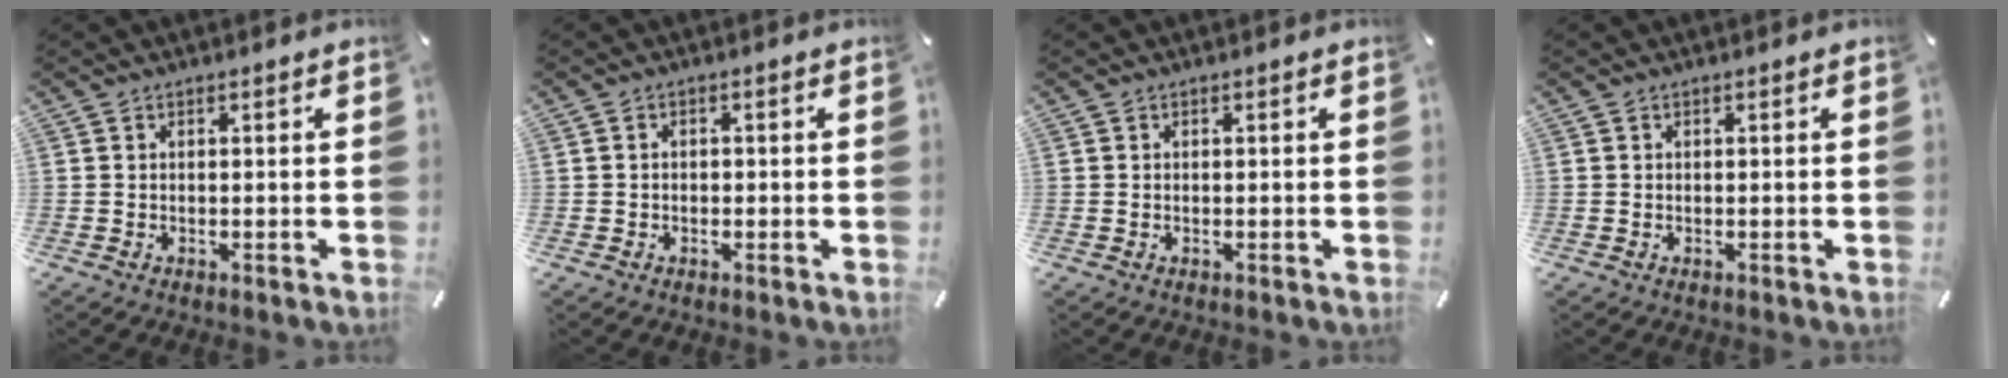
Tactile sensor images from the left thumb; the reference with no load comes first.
{"total": 1.2, "force": [-0.2, 1.0, 0.7], "torque": [-0.015, 0.005, -0.005]}
{"total": 0.0}
{"total": 0.0}